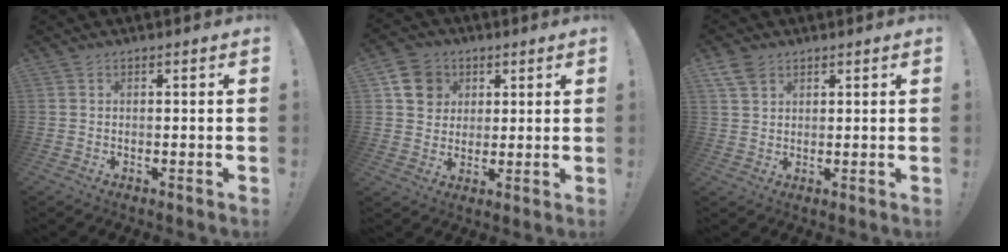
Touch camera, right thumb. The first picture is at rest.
{"total": 9.9, "force": [3.0, 9.1, 2.6], "torque": [-0.026, -0.010, 0.063]}
{"total": 5.3, "force": [3.3, 3.5, 2.4], "torque": [-0.047, -0.009, 0.064]}